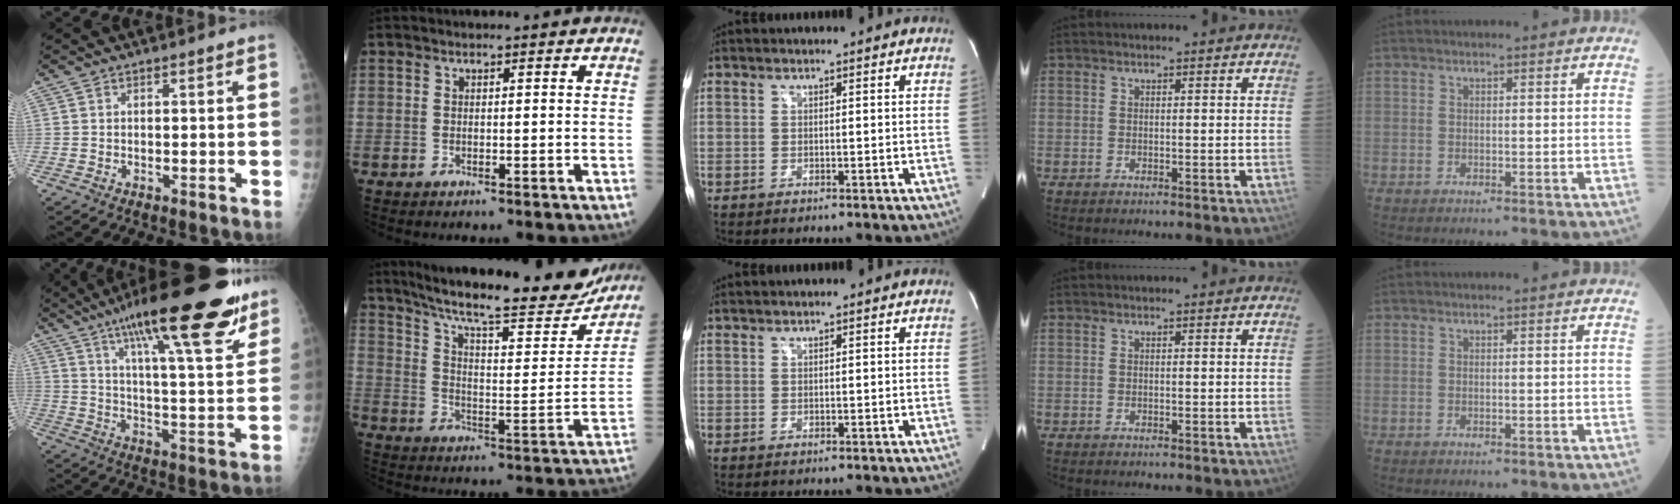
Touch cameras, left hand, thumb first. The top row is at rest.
{"thumb": {"total": 25.4, "force": [16.3, 5.6, 18.6], "torque": [-0.260, -0.042, 0.247]}, "index": {"total": 25.7, "force": [21.8, 4.0, 12.9], "torque": [-0.203, -0.023, 0.299]}, "middle": {"total": 0.8, "force": [0.7, -0.1, 0.4], "torque": [-0.011, 0.008, 0.017]}}